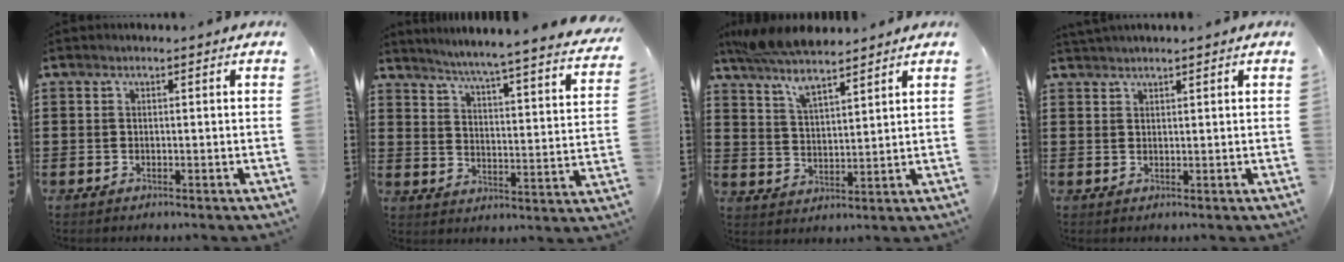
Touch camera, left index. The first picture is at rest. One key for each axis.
{"total": 4.1, "fx": 3.6, "fy": -1.3, "fz": 1.5, "tx": -0.049, "ty": -0.044, "tz": 0.049}
{"total": 7.5, "fx": 6.4, "fy": 1.2, "fz": 3.6, "tx": -0.092, "ty": -0.019, "tz": 0.116}
{"total": 1.4, "fx": 1.3, "fy": -0.1, "fz": 0.4, "tx": -0.009, "ty": 0.000, "tz": 0.026}